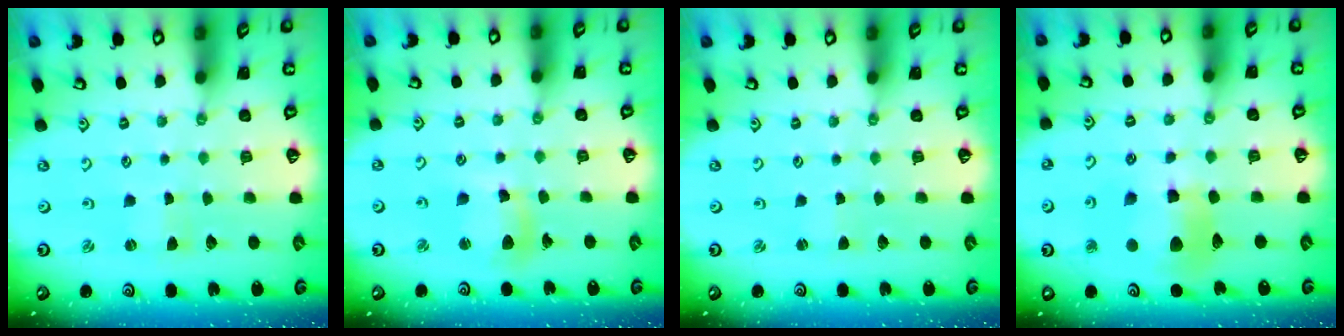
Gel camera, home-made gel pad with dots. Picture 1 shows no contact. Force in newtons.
{"total": 10.9, "press": 10.8, "slide": 1.2}
{"total": 0.8, "press": 0.8, "slide": 0.1}
{"total": 12.6, "press": 12.5, "slide": 1.7}